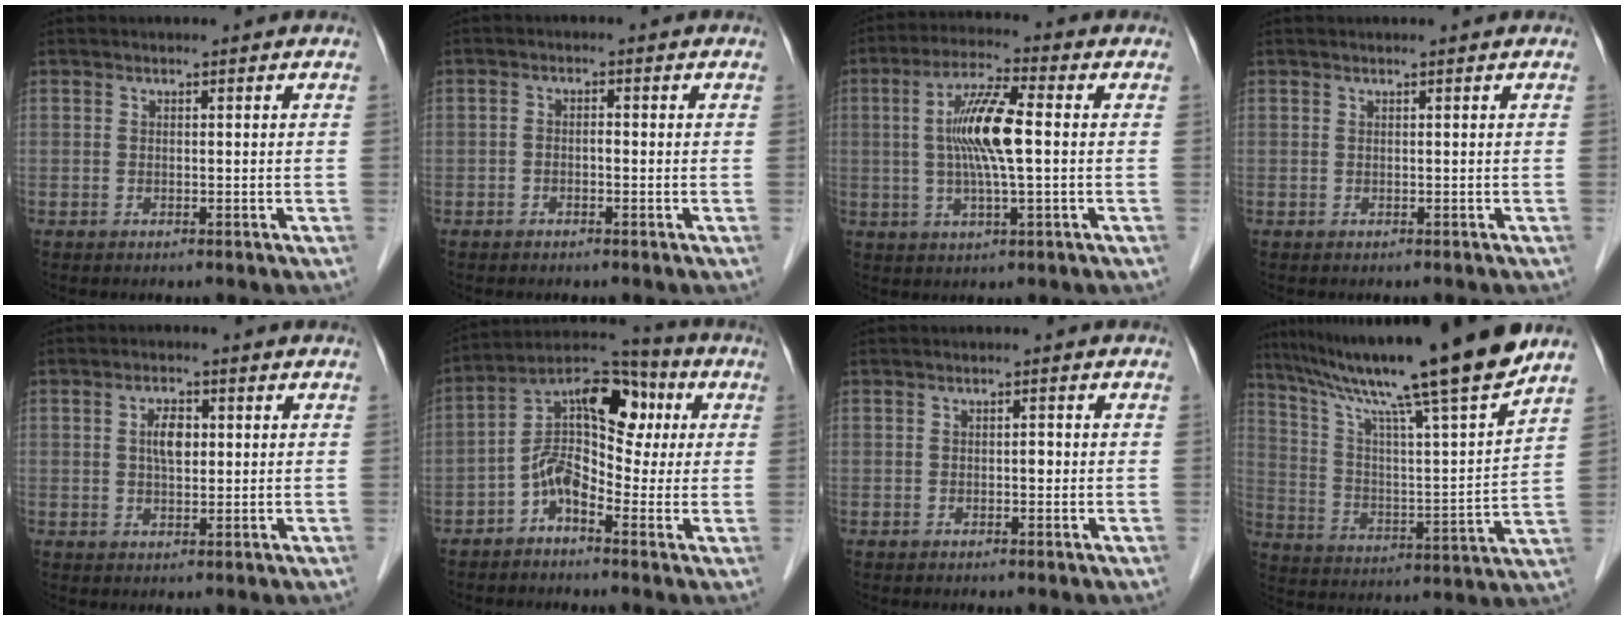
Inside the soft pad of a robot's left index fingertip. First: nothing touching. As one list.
[{"total": 1.3, "force": [-0.4, 0.7, 1.0], "torque": [-0.019, 0.009, -0.010]}, {"total": 9.5, "force": [0.5, 1.0, 9.4], "torque": [-0.189, 0.005, 0.003]}, {"total": 0.7, "force": [-0.6, 0.0, 0.4], "torque": [-0.002, 0.001, -0.005]}, {"total": 3.4, "force": [0.7, 1.7, 2.8], "torque": [-0.061, 0.008, 0.011]}, {"total": 11.0, "force": [0.0, 6.0, 9.2], "torque": [-0.165, 0.055, -0.013]}, {"total": 0.9, "force": [-0.1, 0.5, 0.7], "torque": [-0.011, 0.003, -0.005]}, {"total": 20.8, "force": [16.9, -1.4, 12.1], "torque": [-0.201, -0.015, 0.263]}]